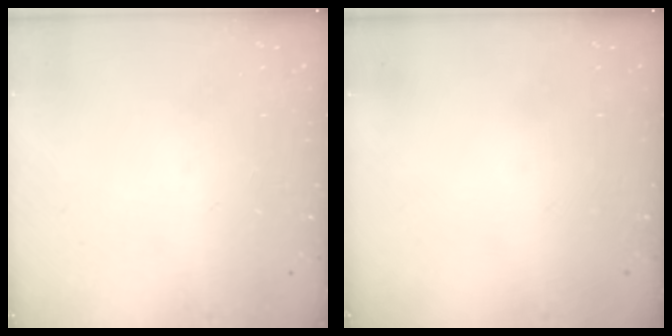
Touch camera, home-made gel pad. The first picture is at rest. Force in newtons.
{"total": 0.0}